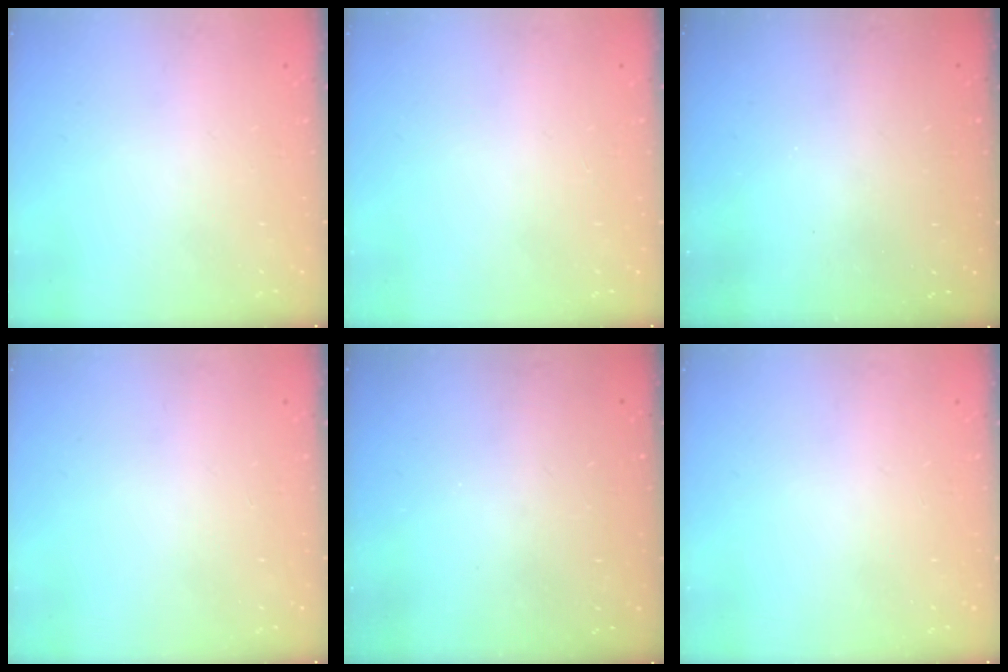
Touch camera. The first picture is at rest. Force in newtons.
{"total": 0.0}
{"total": 3.2, "press": 3.2, "slide": 0.1}
{"total": 0.0}
{"total": 3.0, "press": 3.0, "slide": 0.1}
{"total": 0.0}